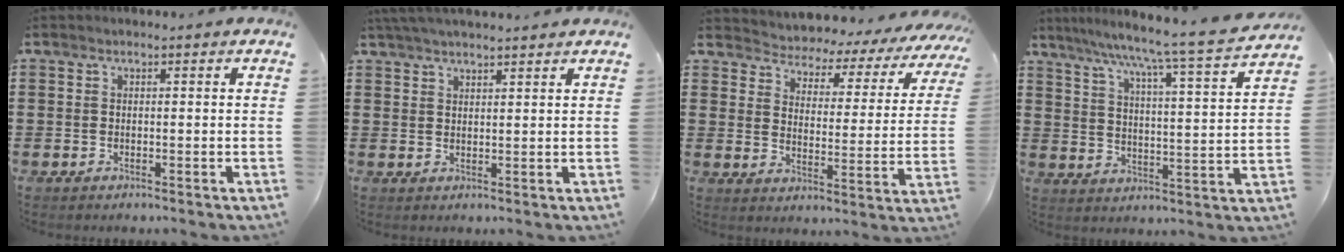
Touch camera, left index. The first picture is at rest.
{"total": 2.7, "force": [2.6, 0.0, 0.7], "torque": [-0.020, 0.000, 0.050]}
{"total": 3.0, "force": [2.8, 0.8, -0.3], "torque": [-0.020, -0.029, 0.038]}
{"total": 7.0, "force": [6.0, -1.1, 3.5], "torque": [-0.085, -0.054, 0.089]}